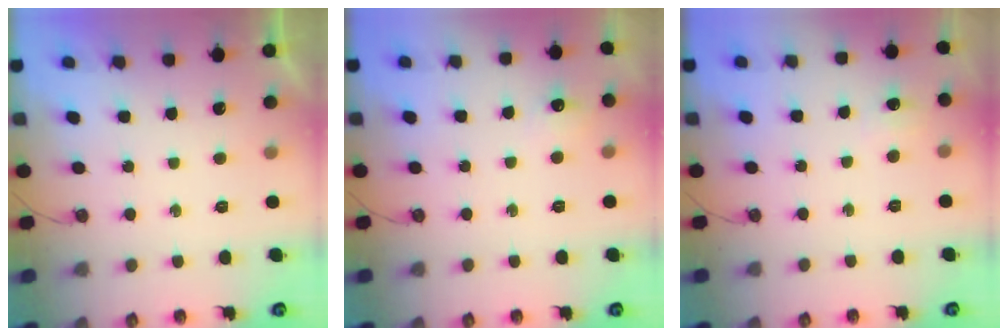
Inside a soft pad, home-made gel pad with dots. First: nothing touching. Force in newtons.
{"total": 5.8, "press": 5.8, "slide": 0.9}
{"total": 5.4, "press": 5.4, "slide": 0.7}